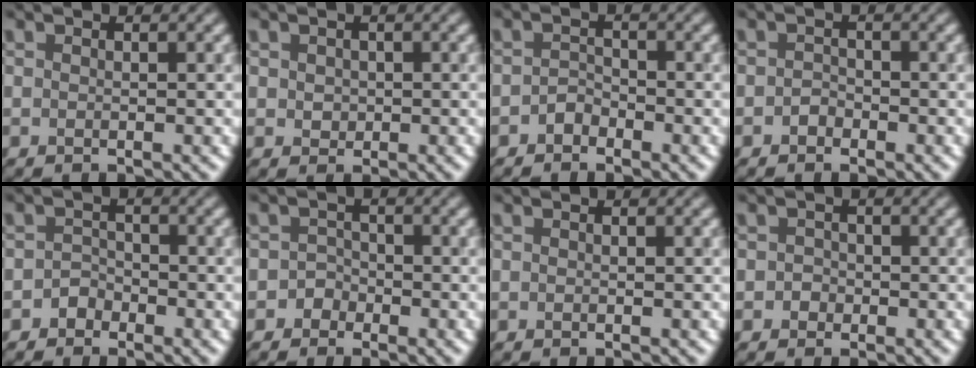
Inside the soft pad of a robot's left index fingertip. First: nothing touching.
{"total": 1.1, "force": [0.1, 1.1, 0.3], "torque": [0.000, 0.002, 0.002]}
{"total": 1.1, "force": [-0.8, 0.6, 0.2], "torque": [-0.002, 0.010, -0.017]}
{"total": 0.8, "force": [-0.5, 0.6, 0.2], "torque": [-0.002, 0.006, -0.010]}
{"total": 1.2, "force": [-0.8, 0.8, 0.0], "torque": [0.004, 0.011, -0.015]}
{"total": 1.2, "force": [-0.6, 1.0, -0.1], "torque": [0.013, 0.011, -0.012]}
{"total": 0.0}
{"total": 0.9, "force": [-0.3, 0.9, 0.0], "torque": [0.008, 0.004, -0.006]}